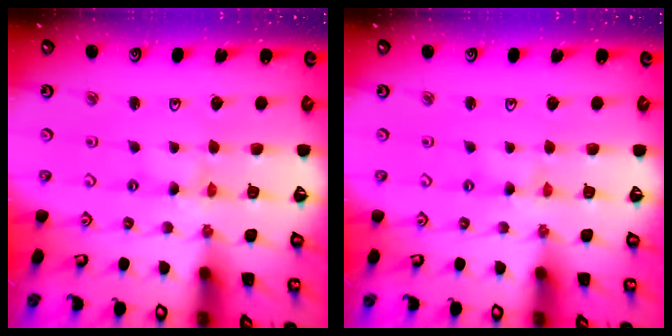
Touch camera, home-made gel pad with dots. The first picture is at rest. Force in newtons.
{"total": 0.0}